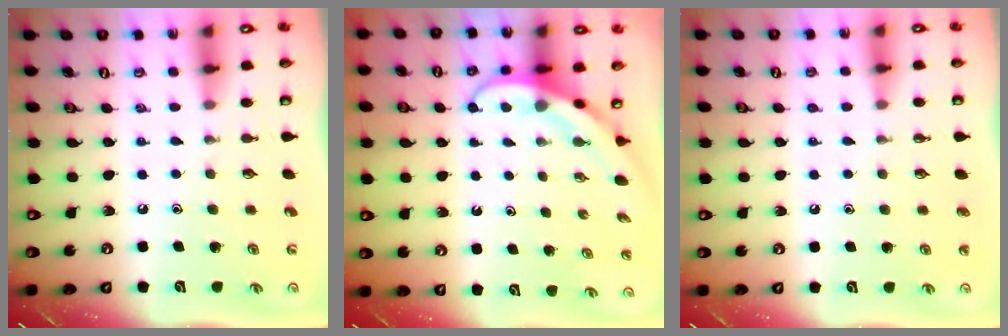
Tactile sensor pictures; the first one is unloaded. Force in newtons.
{"total": 3.9, "press": 3.9, "slide": 0.3}
{"total": 1.1, "press": 1.1, "slide": 0.3}